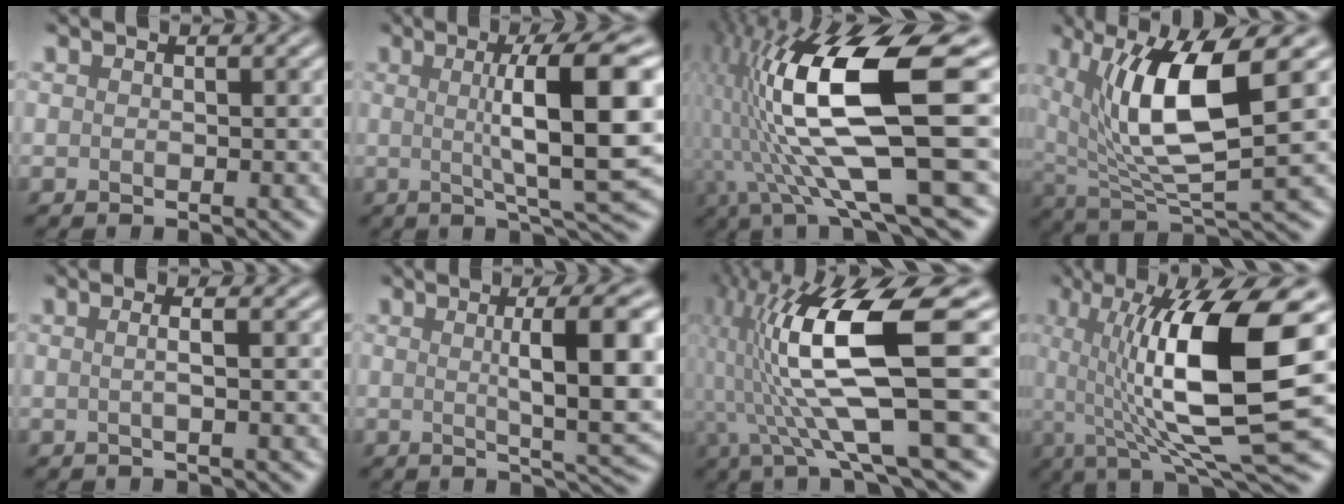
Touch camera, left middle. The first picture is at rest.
{"total": 10.0, "force": [1.1, 1.7, 9.8], "torque": [-0.119, 0.009, 0.023]}
{"total": 13.8, "force": [0.8, 4.3, 13.1], "torque": [-0.255, -0.010, 0.023]}
{"total": 9.0, "force": [2.5, 2.4, 8.3], "torque": [-0.152, -0.004, 0.055]}
{"total": 2.1, "force": [0.4, 0.9, 1.9], "torque": [-0.012, 0.007, -0.016]}
{"total": 8.7, "force": [1.0, 1.7, 8.5], "torque": [-0.105, 0.012, 0.021]}
{"total": 12.9, "force": [0.3, 2.9, 12.6], "torque": [-0.241, 0.008, 0.014]}
{"total": 12.6, "force": [0.9, 3.0, 12.2], "torque": [-0.188, 0.005, 0.021]}